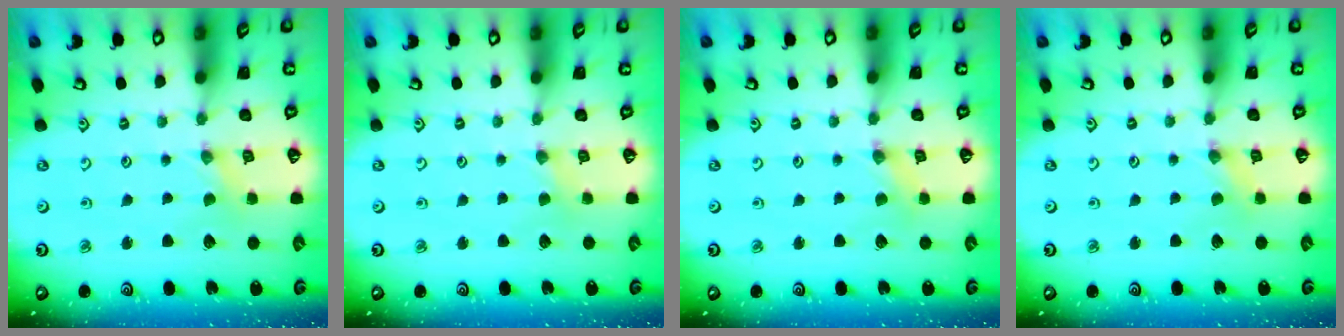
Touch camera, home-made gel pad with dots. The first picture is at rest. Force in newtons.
{"total": 1.6, "press": 1.5, "slide": 0.4}
{"total": 1.3, "press": 1.3, "slide": 0.2}
{"total": 0.0}